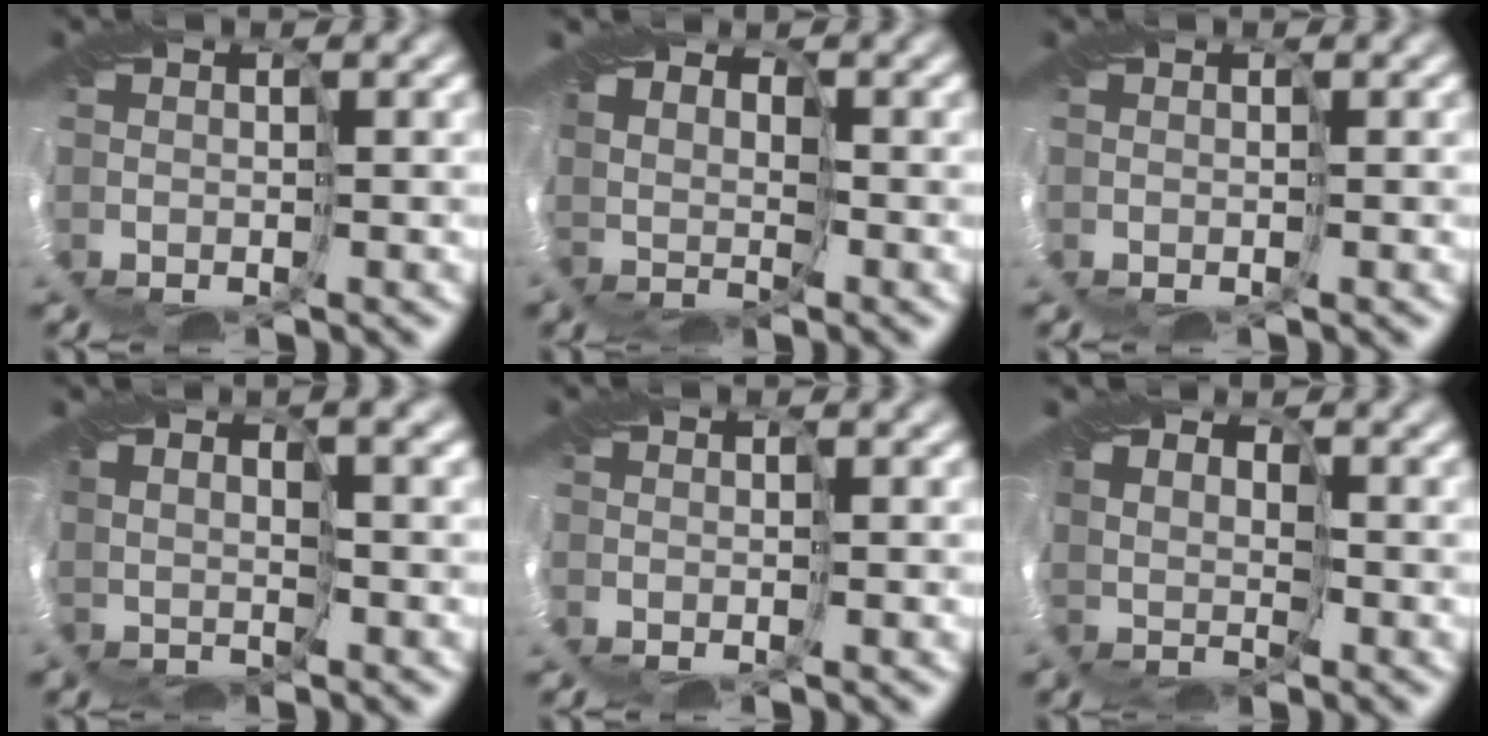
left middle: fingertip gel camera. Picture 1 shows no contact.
{"total": 2.8, "force": [2.4, 1.4, 0.0], "torque": [-0.005, -0.003, 0.041]}
{"total": 0.0}
{"total": 3.0, "force": [2.6, 0.7, 1.3], "torque": [-0.026, 0.012, 0.050]}
{"total": 0.9, "force": [-0.5, 0.7, 0.2], "torque": [-0.007, -0.002, -0.009]}
{"total": 2.5, "force": [2.2, 1.3, -0.1], "torque": [-0.001, -0.003, 0.040]}